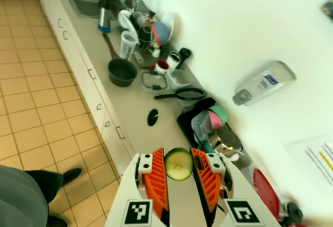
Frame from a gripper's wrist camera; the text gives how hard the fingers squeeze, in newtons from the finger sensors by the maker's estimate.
{"total": 8.1, "left": 7.7, "right": 8.5}